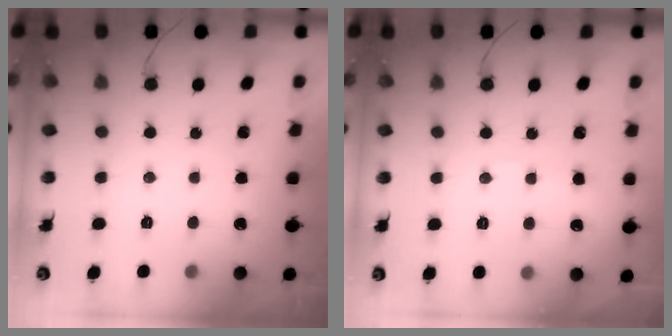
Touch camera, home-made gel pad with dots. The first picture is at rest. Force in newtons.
{"total": 3.1, "press": 3.0, "slide": 0.5}